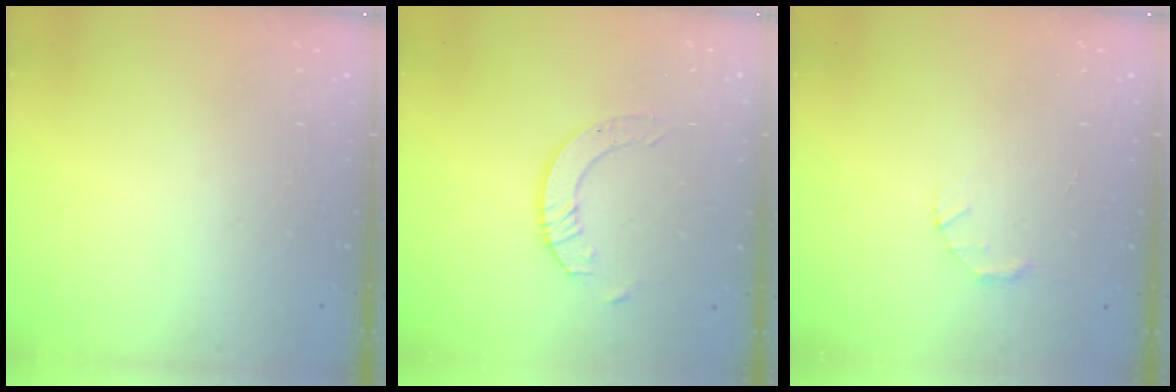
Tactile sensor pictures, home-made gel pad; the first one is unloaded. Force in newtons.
{"total": 3.5, "press": 3.4, "slide": 0.4}
{"total": 1.5, "press": 1.5, "slide": 0.3}